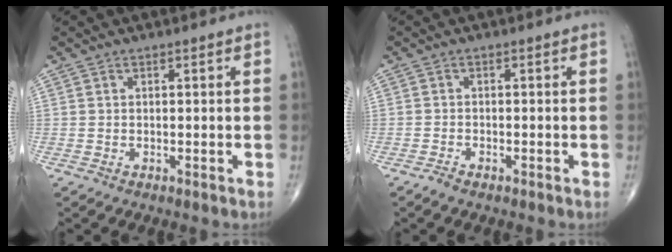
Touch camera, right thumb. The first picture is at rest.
{"total": 1.2, "force": [-1.1, 0.4, 0.5], "torque": [-0.017, 0.001, -0.022]}